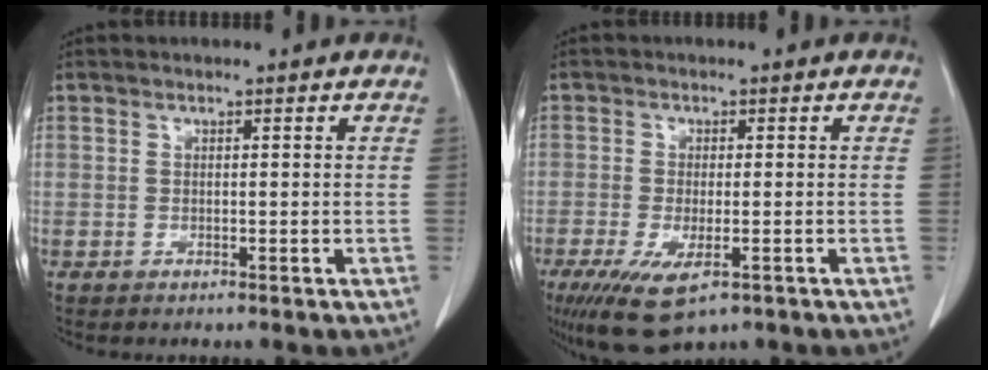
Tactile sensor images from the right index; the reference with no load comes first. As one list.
[{"total": 8.3, "force": [-4.5, 2.8, 6.4], "torque": [-0.114, -0.023, -0.069]}]